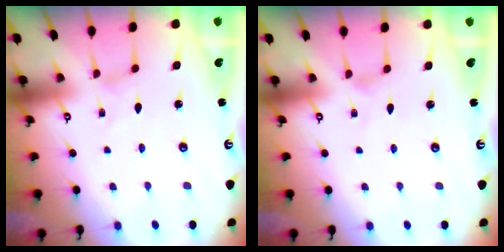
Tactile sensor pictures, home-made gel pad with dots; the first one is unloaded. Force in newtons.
{"total": 0.0}